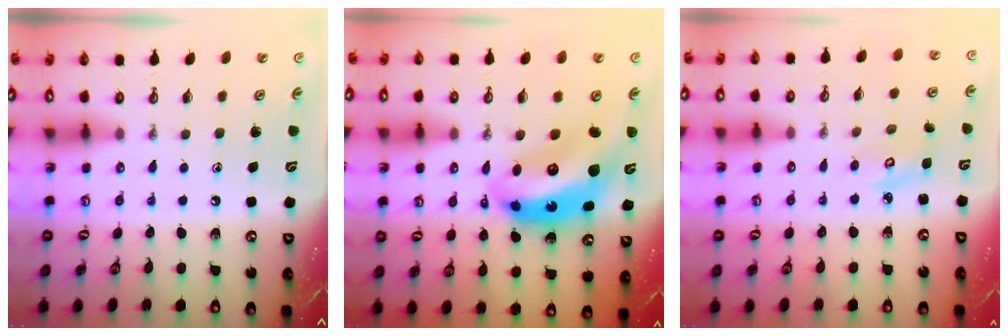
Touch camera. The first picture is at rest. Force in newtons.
{"total": 14.0, "press": 14.0, "slide": 1.5}
{"total": 3.2, "press": 3.2, "slide": 0.0}